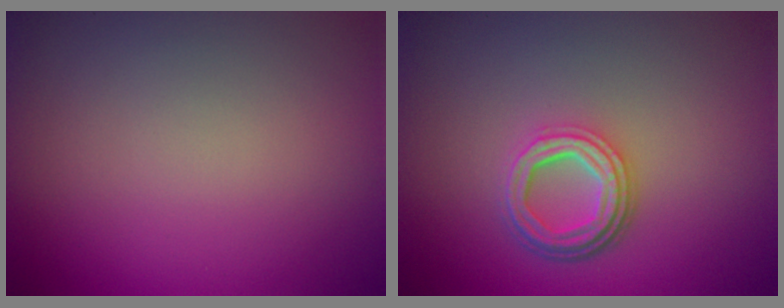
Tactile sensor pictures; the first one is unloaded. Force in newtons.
{"total": 4.2, "press": 3.2, "slide": 2.8}